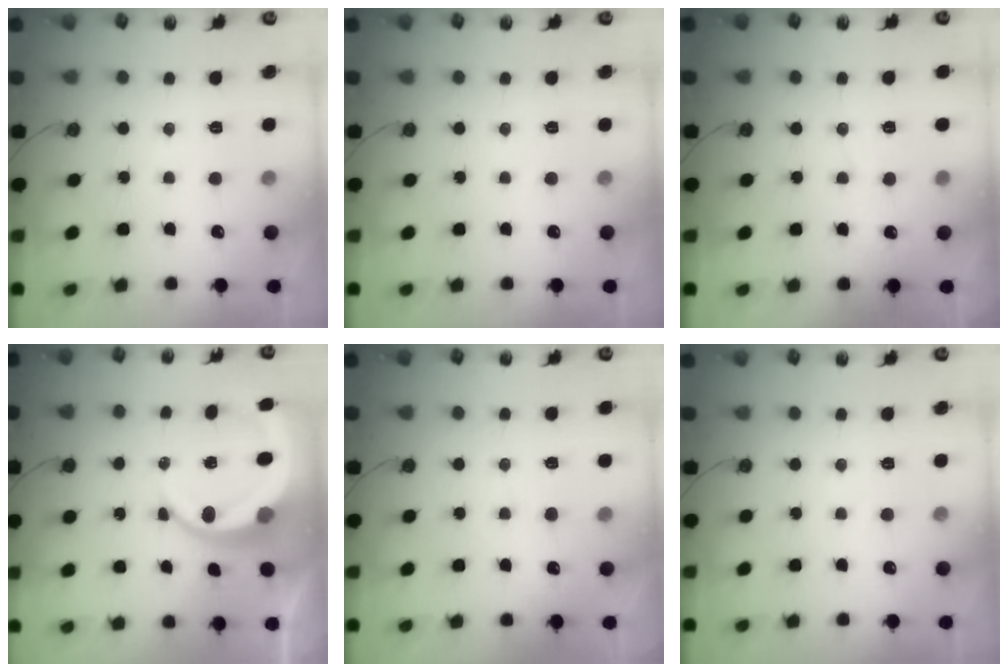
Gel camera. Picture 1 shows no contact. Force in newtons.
{"total": 0.0}
{"total": 1.8, "press": 1.5, "slide": 1.1}
{"total": 10.0, "press": 9.9, "slide": 1.4}
{"total": 2.7, "press": 2.6, "slide": 0.3}
{"total": 0.0}